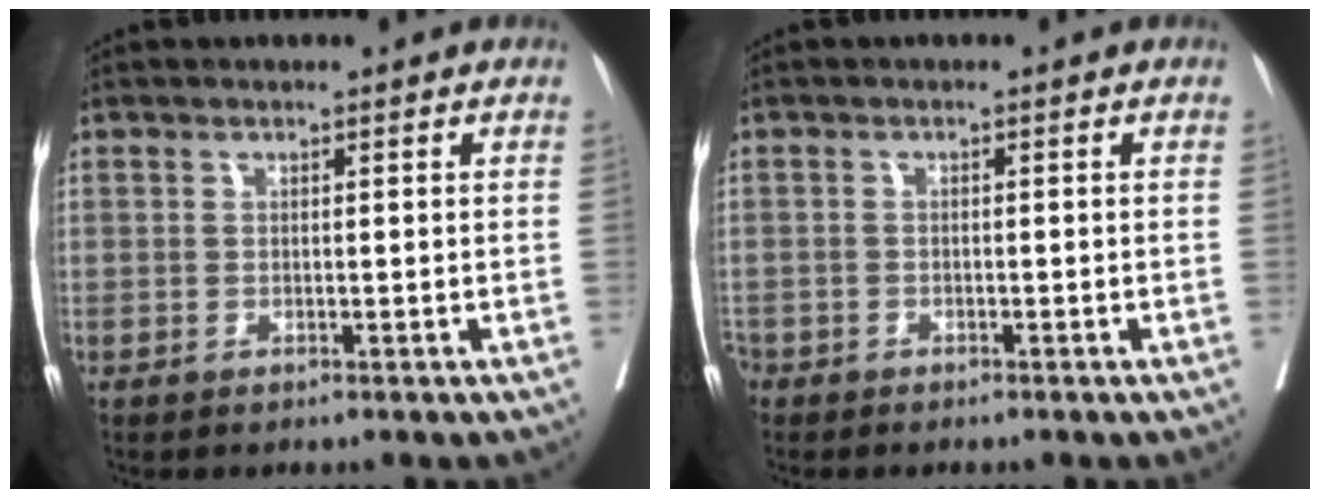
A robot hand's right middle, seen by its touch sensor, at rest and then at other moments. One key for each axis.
{"total": 2.5, "fx": -2.0, "fy": 1.5, "fz": 0.4, "tx": -0.011, "ty": 0.001, "tz": -0.041}